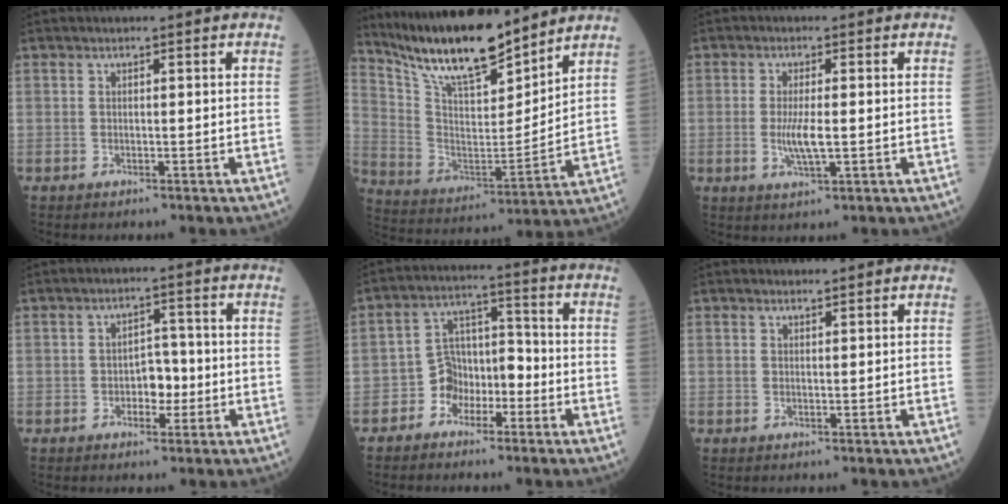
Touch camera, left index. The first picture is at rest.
{"total": 16.7, "force": [14.3, 3.0, 8.0], "torque": [-0.151, -0.002, 0.266]}
{"total": 4.2, "force": [-0.4, 0.8, 4.1], "torque": [-0.089, -0.008, -0.006]}
{"total": 3.8, "force": [-1.0, 2.3, 2.8], "torque": [-0.038, 0.009, -0.017]}
{"total": 5.8, "force": [-3.2, 4.4, 2.1], "torque": [-0.029, 0.022, -0.059]}
{"total": 0.7, "force": [0.6, 0.1, 0.0], "torque": [-0.010, -0.001, 0.011]}